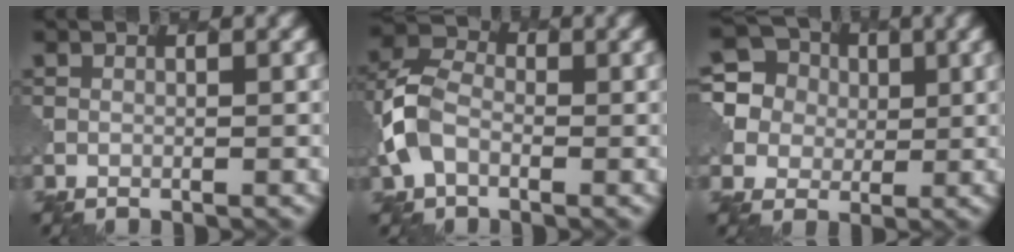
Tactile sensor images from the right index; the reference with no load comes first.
{"total": 4.7, "force": [-1.1, 3.4, 3.0], "torque": [-0.075, 0.008, -0.032]}
{"total": 8.0, "force": [2.5, 7.1, 2.6], "torque": [-0.077, 0.033, 0.038]}